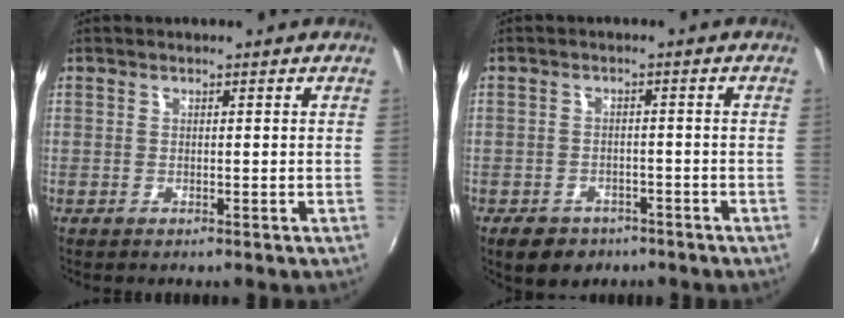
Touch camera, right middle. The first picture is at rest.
{"total": 6.4, "force": [-4.3, 4.1, 2.3], "torque": [-0.058, -0.003, -0.058]}